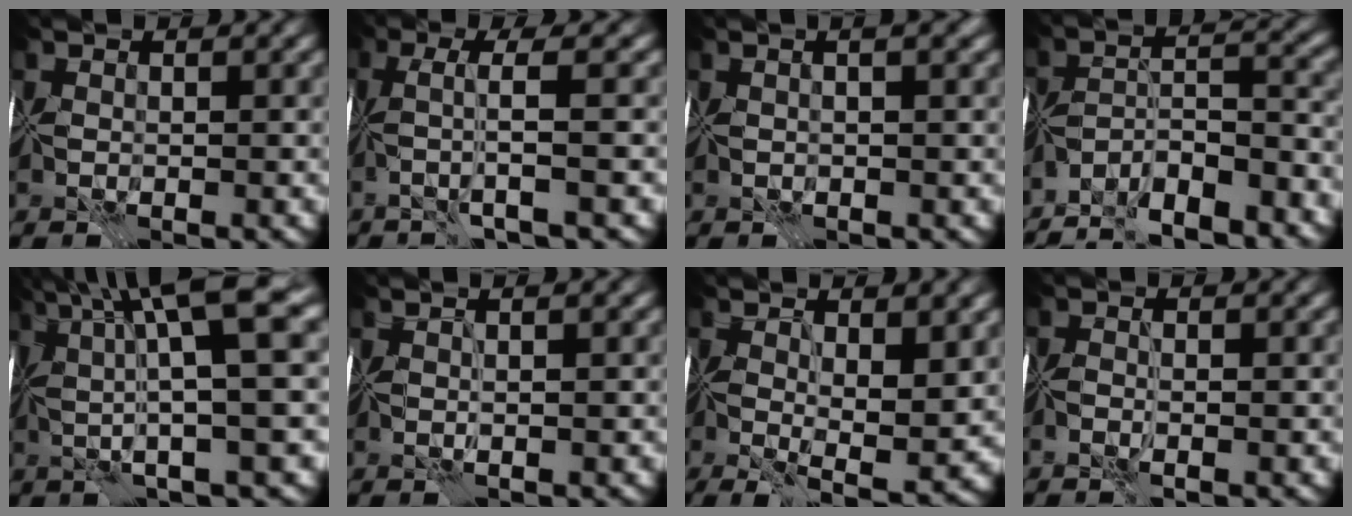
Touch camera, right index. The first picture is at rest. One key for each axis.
{"total": 3.2, "fx": -0.5, "fy": -0.4, "fz": 3.2, "tx": -0.052, "ty": 0.003, "tz": -0.015}
{"total": 3.5, "fx": 1.6, "fy": 1.2, "fz": 2.9, "tx": -0.025, "ty": 0.027, "tz": 0.003}
{"total": 7.5, "fx": -6.5, "fy": 1.4, "fz": 3.5, "tx": -0.044, "ty": 0.005, "tz": -0.120}
{"total": 10.9, "fx": 3.7, "fy": 1.1, "fz": 10.2, "tx": -0.155, "ty": 0.020, "tz": 0.066}
{"total": 1.4, "fx": 0.7, "fy": -0.3, "fz": 1.2, "tx": -0.010, "ty": 0.003, "tz": 0.003}
{"total": 6.6, "fx": 0.6, "fy": 1.8, "fz": 6.3, "tx": -0.107, "ty": -0.020, "tz": 0.012}
{"total": 1.1, "fx": -0.9, "fy": -0.6, "fz": 0.1, "tx": -0.002, "ty": -0.002, "tz": -0.020}